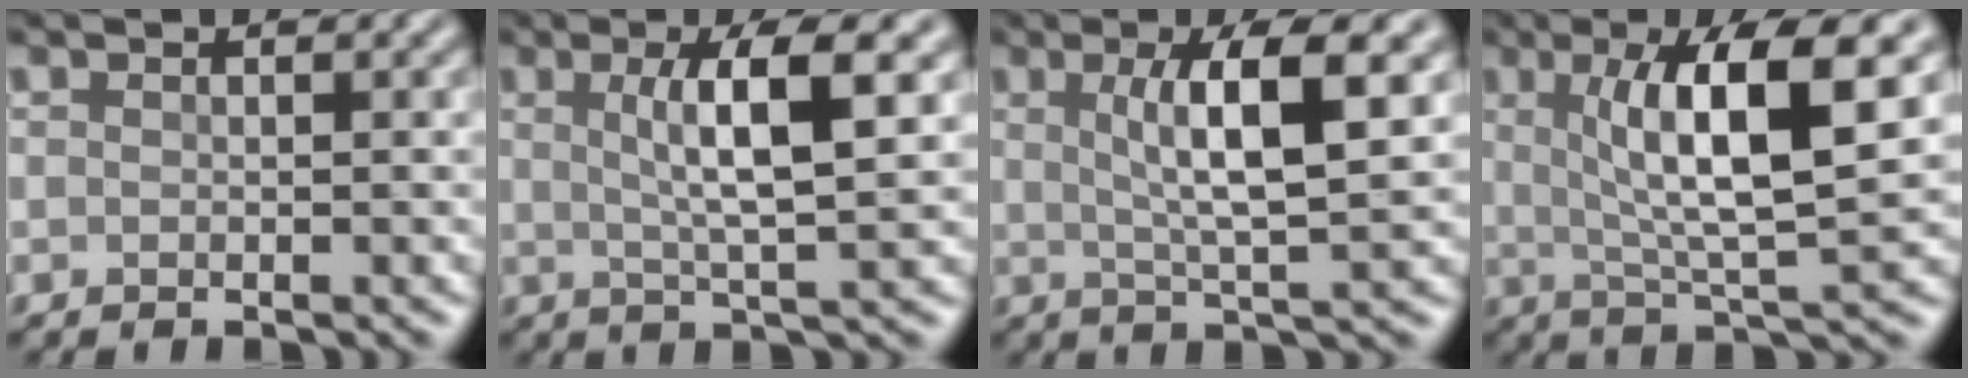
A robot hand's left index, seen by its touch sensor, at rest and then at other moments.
{"total": 6.0, "force": [1.4, 1.2, 5.7], "torque": [-0.089, 0.002, 0.023]}
{"total": 6.6, "force": [1.6, 1.4, 6.3], "torque": [-0.097, 0.001, 0.027]}
{"total": 9.0, "force": [2.1, 2.1, 8.4], "torque": [-0.121, -0.009, 0.037]}